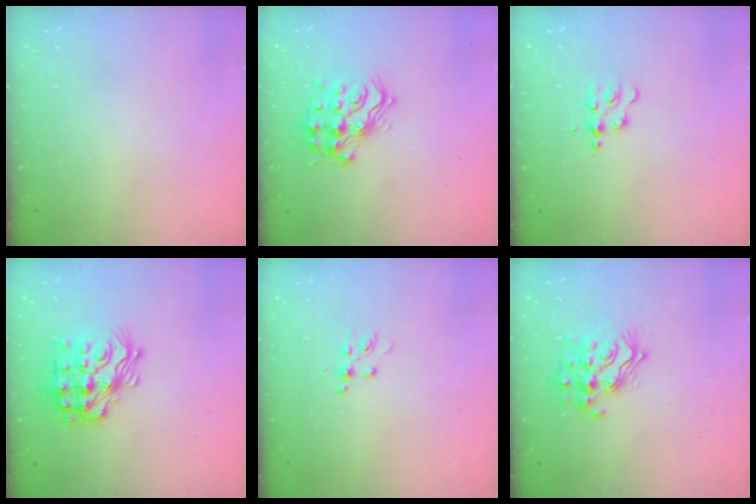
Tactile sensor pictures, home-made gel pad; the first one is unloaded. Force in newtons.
{"total": 13.9, "press": 13.9, "slide": 0.6}
{"total": 4.1, "press": 4.0, "slide": 0.4}
{"total": 19.4, "press": 19.3, "slide": 1.2}
{"total": 5.0, "press": 4.9, "slide": 0.6}
{"total": 13.9, "press": 13.9, "slide": 1.2}